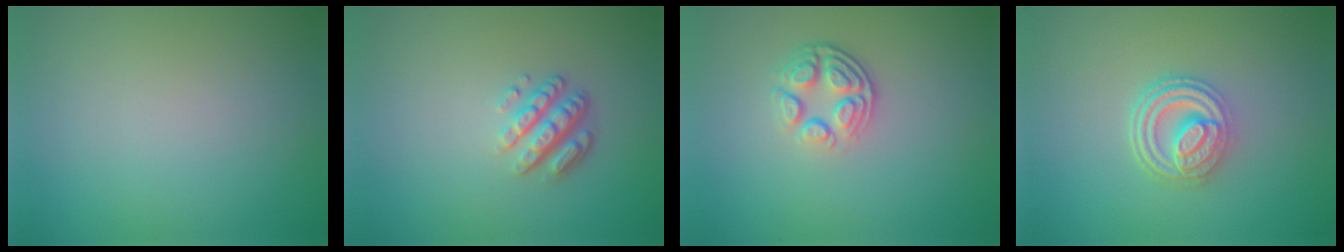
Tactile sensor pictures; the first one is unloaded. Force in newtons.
{"total": 3.6, "press": 2.6, "slide": 2.5}
{"total": 3.8, "press": 2.7, "slide": 2.7}
{"total": 4.7, "press": 3.6, "slide": 3.0}